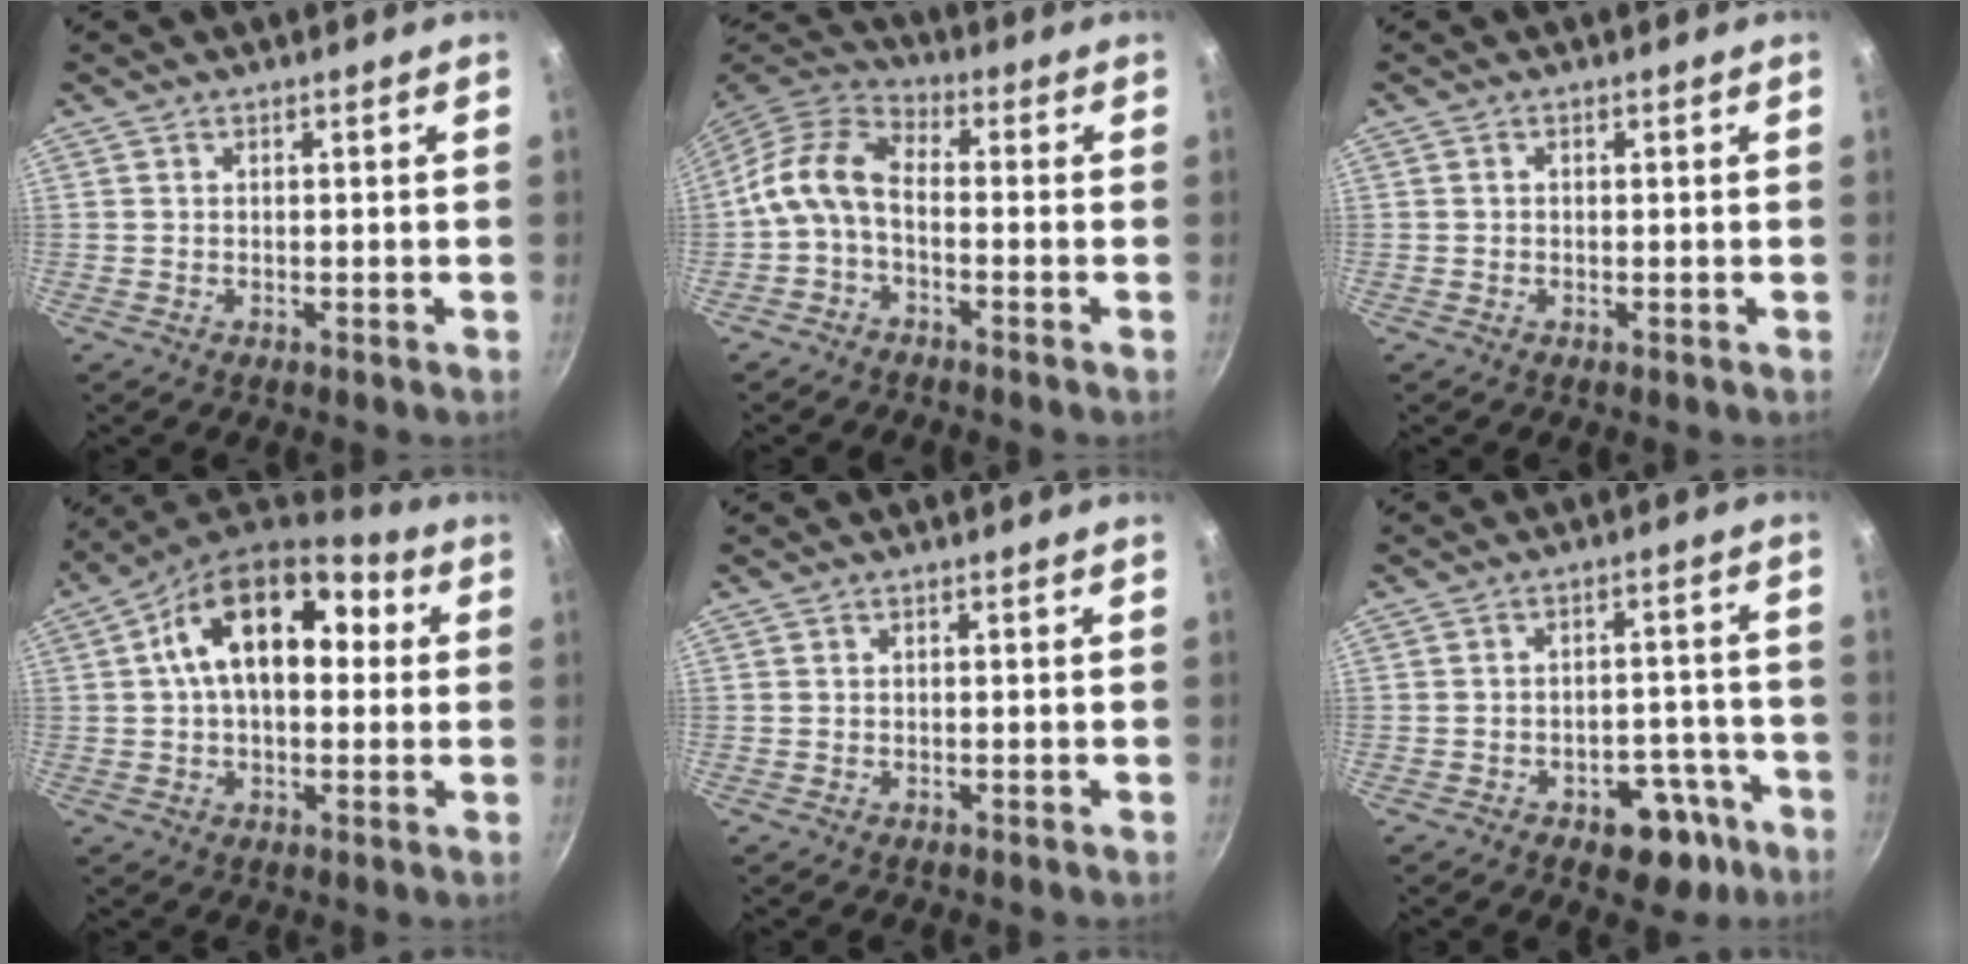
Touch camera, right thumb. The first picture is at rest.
{"total": 9.4, "force": [-1.8, 5.6, 7.4], "torque": [-0.146, 0.035, -0.052]}
{"total": 0.0}
{"total": 18.3, "force": [3.6, 10.7, 14.4], "torque": [-0.208, 0.033, 0.046]}
{"total": 0.0}
{"total": 8.7, "force": [-5.0, 5.0, 5.0], "torque": [-0.038, 0.047, -0.062]}